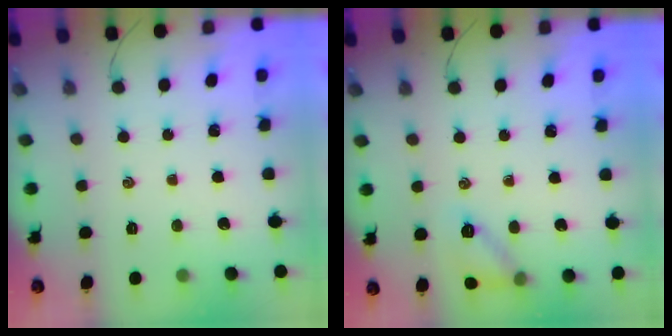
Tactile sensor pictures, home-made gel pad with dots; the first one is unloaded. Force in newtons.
{"total": 10.3, "press": 10.2, "slide": 0.9}